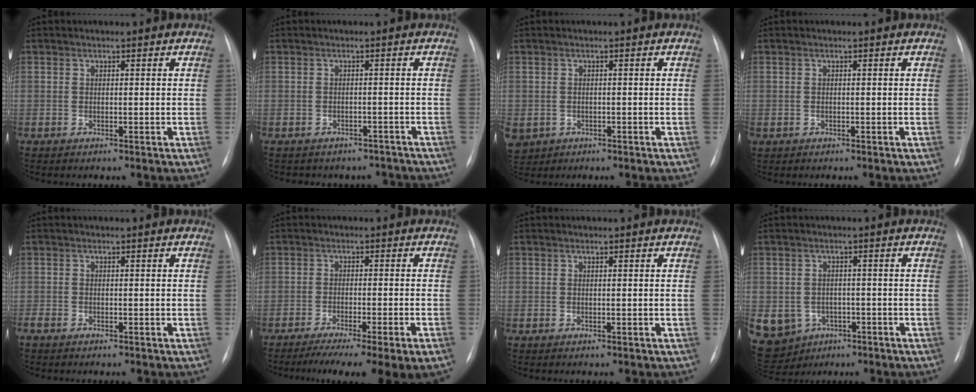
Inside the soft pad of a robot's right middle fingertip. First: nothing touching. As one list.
[{"total": 7.8, "force": [-6.8, 3.7, 0.4], "torque": [-0.001, 0.022, -0.068]}, {"total": 6.7, "force": [-3.1, 5.6, 2.2], "torque": [-0.068, -0.002, -0.040]}, {"total": 0.6, "force": [-0.4, 0.4, 0.2], "torque": [-0.008, 0.002, 0.000]}, {"total": 1.7, "force": [-1.3, 0.5, 0.9], "torque": [-0.017, -0.004, -0.018]}, {"total": 13.6, "force": [-9.9, 0.4, 9.2], "torque": [-0.105, -0.019, -0.148]}, {"total": 0.0}, {"total": 14.8, "force": [-5.9, 12.7, 4.9], "torque": [-0.153, 0.007, -0.068]}]